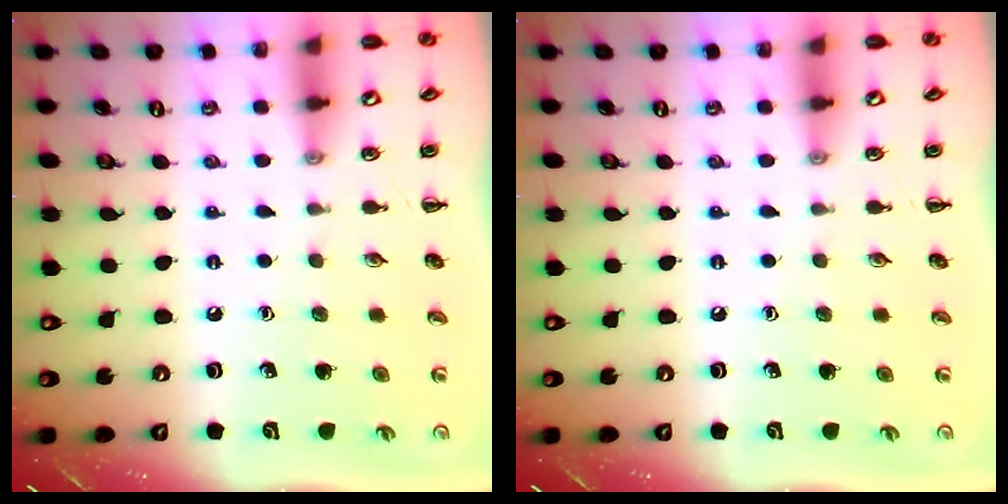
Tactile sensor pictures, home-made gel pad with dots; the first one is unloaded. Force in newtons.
{"total": 0.0}